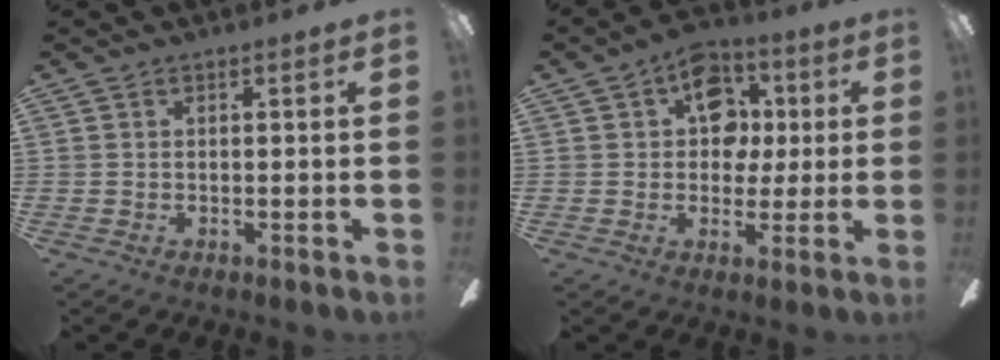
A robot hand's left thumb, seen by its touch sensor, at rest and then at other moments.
{"total": 11.9, "force": [3.7, 9.3, 6.5], "torque": [-0.081, 0.000, 0.066]}